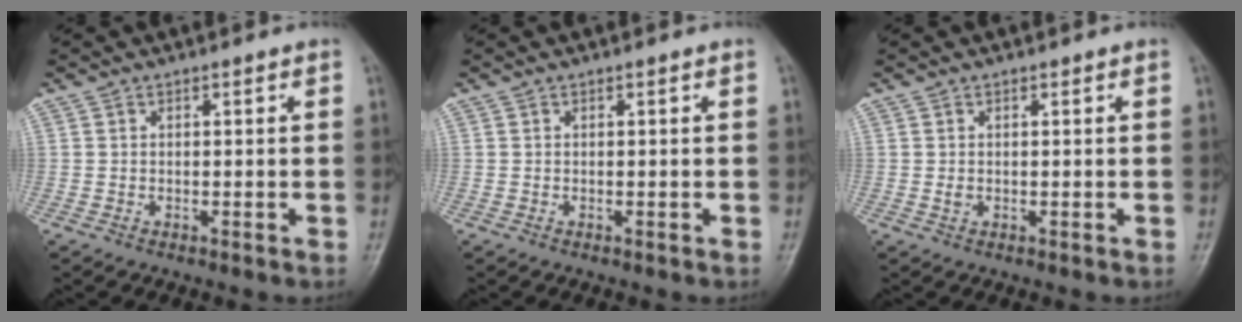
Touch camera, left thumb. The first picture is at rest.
{"total": 0.0}
{"total": 0.8, "force": [0.1, 0.6, 0.4], "torque": [-0.006, 0.000, 0.003]}